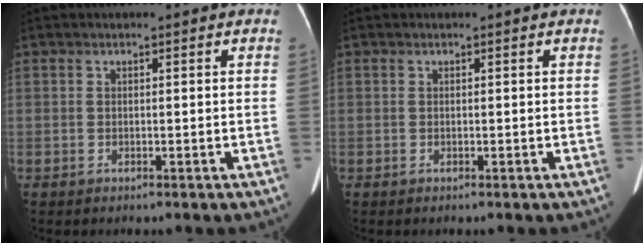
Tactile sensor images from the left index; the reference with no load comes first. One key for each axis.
{"total": 0.0}